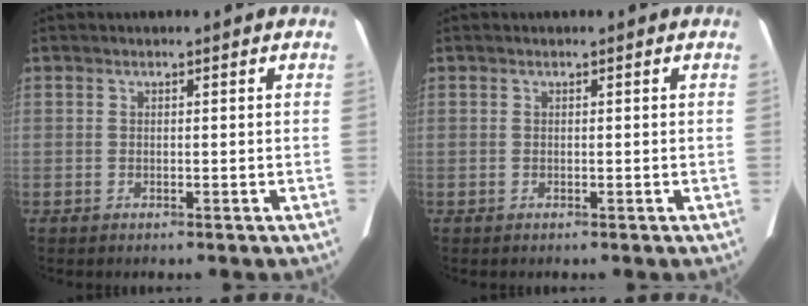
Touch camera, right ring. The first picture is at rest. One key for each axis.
{"total": 0.0}